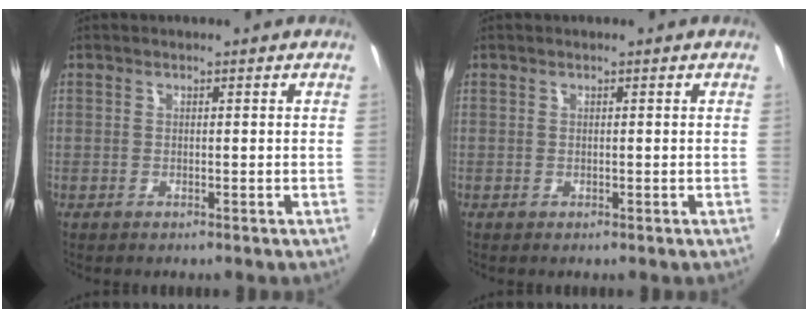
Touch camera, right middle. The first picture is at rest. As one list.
[{"total": 0.0}]